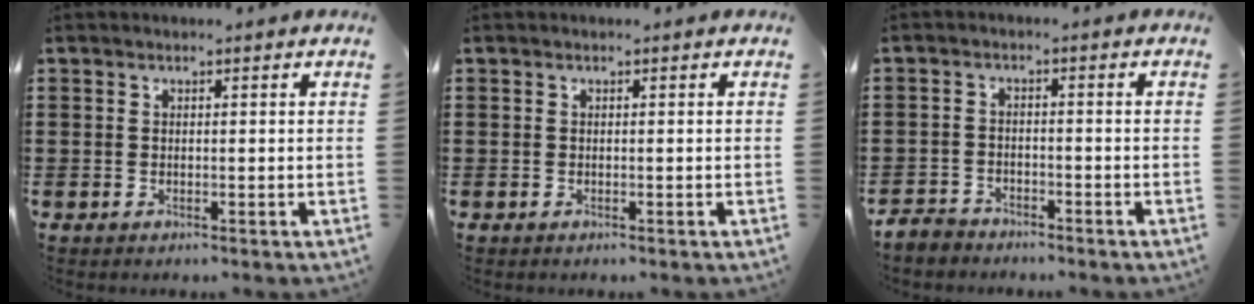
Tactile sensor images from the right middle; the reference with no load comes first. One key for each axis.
{"total": 0.0}
{"total": 2.7, "fx": -2.6, "fy": 0.7, "fz": 0.1, "tx": -0.015, "ty": -0.002, "tz": -0.058}